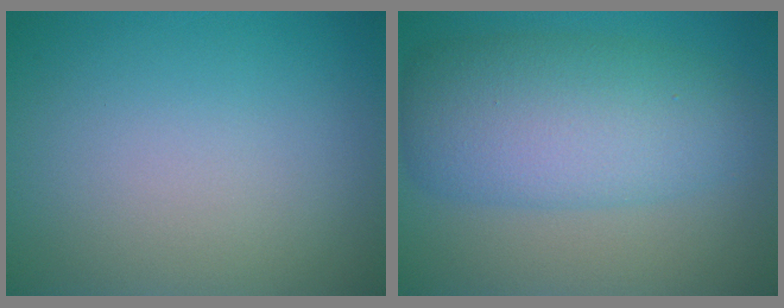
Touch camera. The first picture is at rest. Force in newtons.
{"total": 8.1, "press": 8.1, "slide": 0.1}